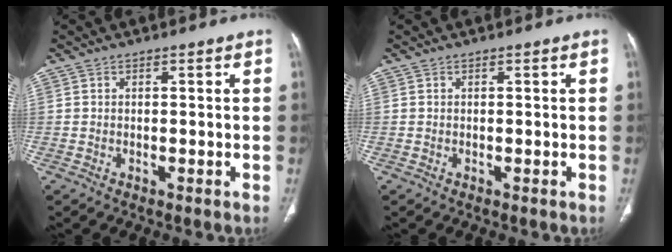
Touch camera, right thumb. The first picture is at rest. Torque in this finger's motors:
{"motor_torque": [0.00, 0.00, -0.01, 0.01, 0.00]}